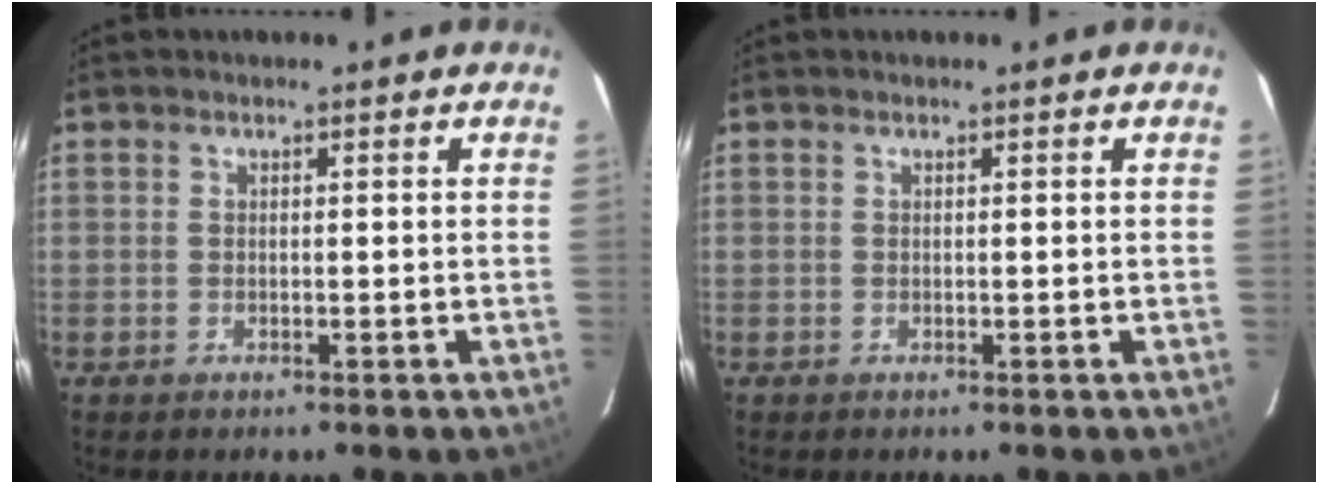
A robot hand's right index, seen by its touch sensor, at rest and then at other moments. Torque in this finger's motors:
{"motor_torque": [0.00, 0.00, 0.02, 0.00]}